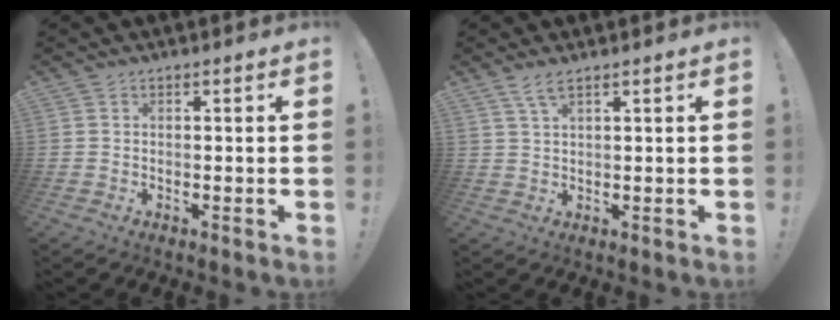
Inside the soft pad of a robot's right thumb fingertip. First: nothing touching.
{"total": 3.3, "force": [2.2, 0.5, 2.5], "torque": [-0.056, -0.002, 0.040]}